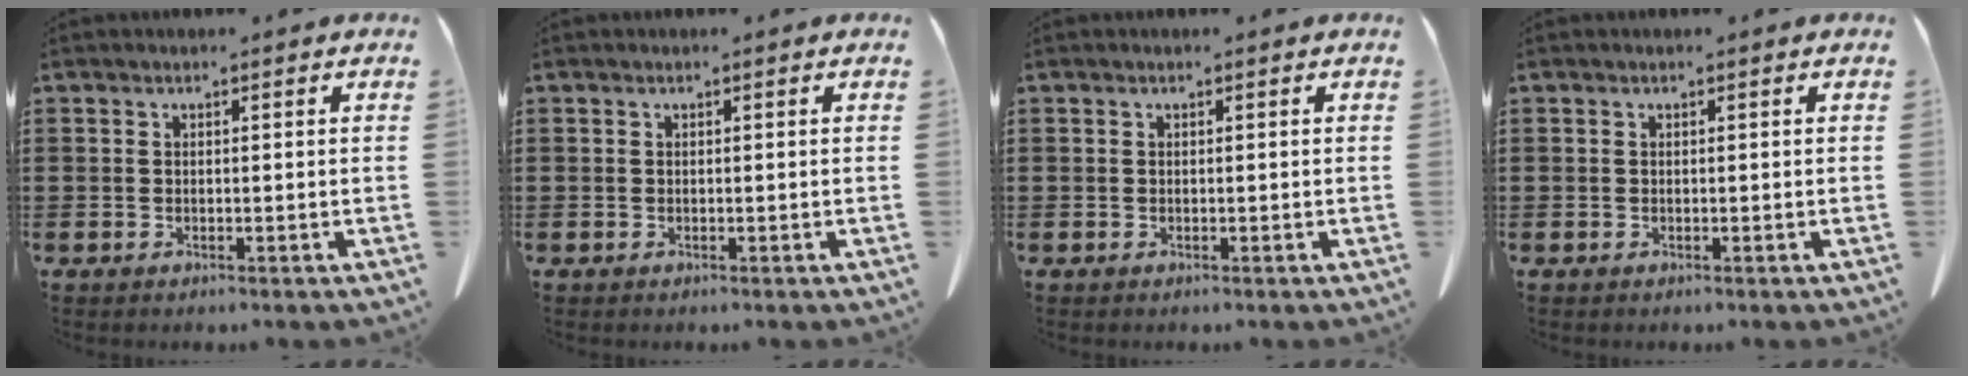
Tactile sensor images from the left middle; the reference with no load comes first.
{"total": 0.0}
{"total": 0.0}
{"total": 0.0}